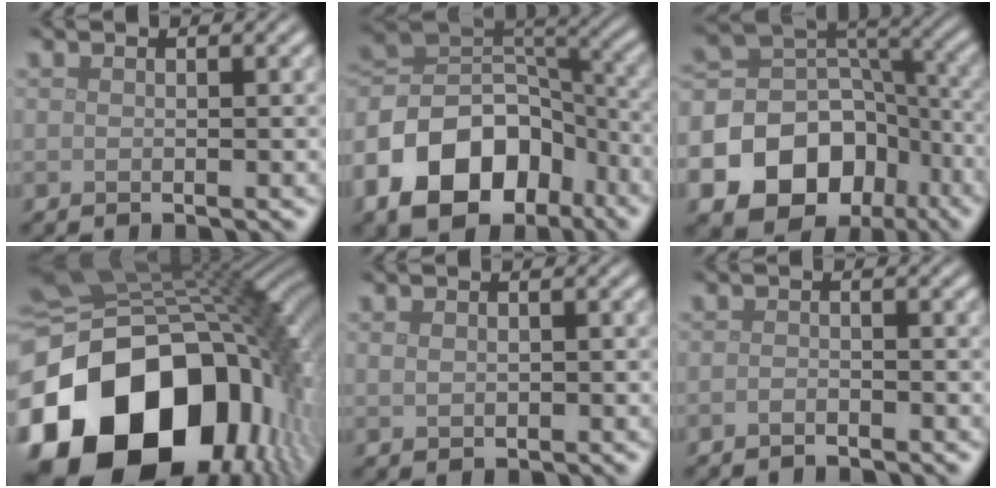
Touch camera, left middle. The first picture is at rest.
{"total": 12.2, "force": [-6.2, 8.2, 6.6], "torque": [-0.121, 0.012, -0.120]}
{"total": 16.7, "force": [-8.4, 13.1, 6.1], "torque": [-0.137, -0.037, -0.135]}
{"total": 20.9, "force": [-6.8, 14.8, 13.0], "torque": [-0.297, -0.050, -0.100]}
{"total": 0.9, "force": [0.1, 0.7, 0.6], "torque": [-0.013, -0.004, 0.006]}
{"total": 0.9, "force": [-0.8, 0.2, 0.2], "torque": [-0.005, 0.000, -0.017]}